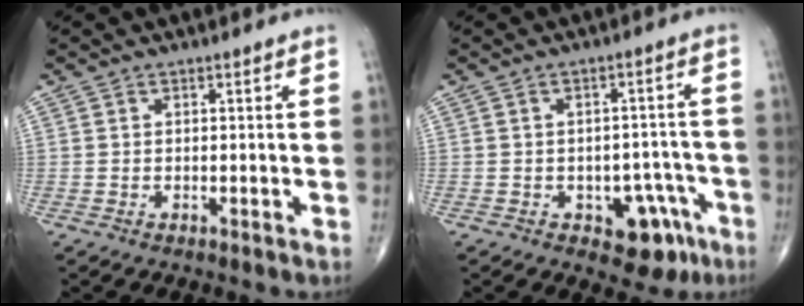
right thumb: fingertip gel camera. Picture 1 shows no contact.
{"total": 8.5, "force": [-4.3, 5.0, 5.4], "torque": [-0.026, 0.033, -0.048]}